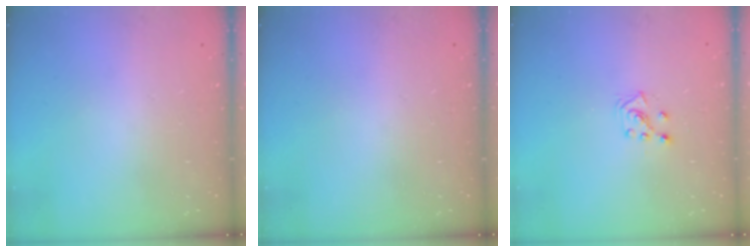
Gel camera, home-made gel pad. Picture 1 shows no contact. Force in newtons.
{"total": 0.0}
{"total": 4.4, "press": 4.3, "slide": 0.6}